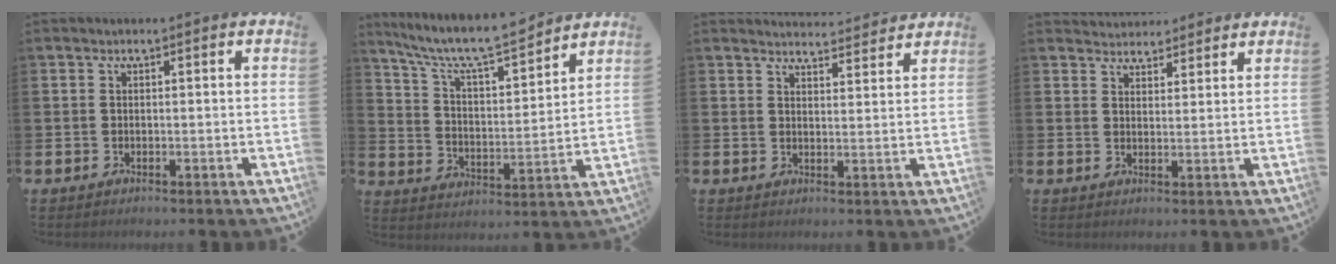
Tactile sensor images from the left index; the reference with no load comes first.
{"total": 9.1, "force": [8.4, 1.1, 3.3], "torque": [-0.090, -0.063, 0.142]}
{"total": 3.8, "force": [3.8, 0.3, 0.0], "torque": [0.006, -0.030, 0.066]}
{"total": 3.5, "force": [3.4, 1.0, -0.4], "torque": [0.004, -0.016, 0.061]}